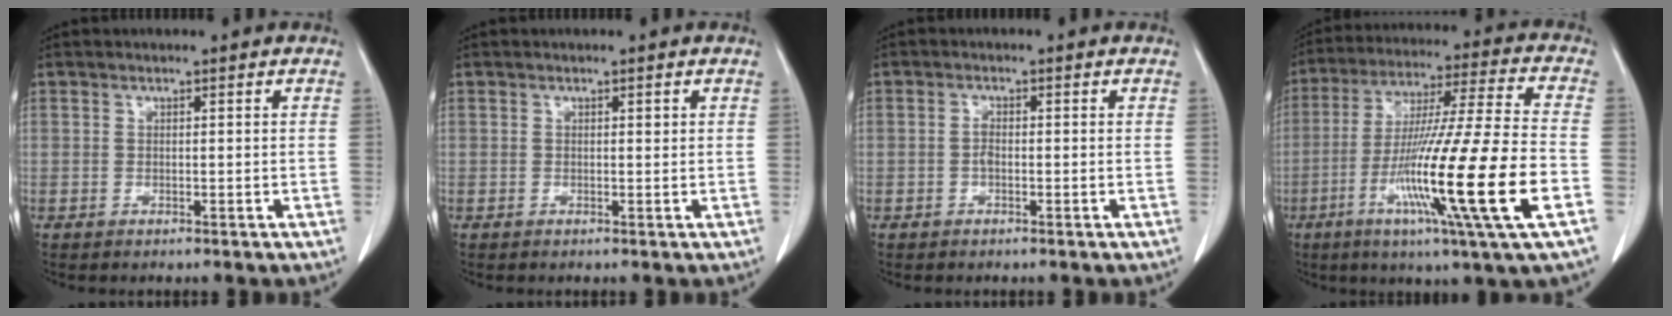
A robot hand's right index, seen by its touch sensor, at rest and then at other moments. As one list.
[{"total": 0.5, "force": [0.2, 0.1, 0.4], "torque": [-0.008, -0.001, 0.004]}, {"total": 1.5, "force": [-0.5, 0.7, 1.2], "torque": [-0.021, 0.004, -0.010]}, {"total": 22.0, "force": [-7.1, -1.1, 20.8], "torque": [-0.380, -0.037, -0.133]}]